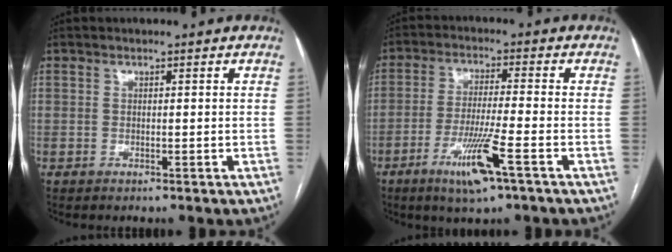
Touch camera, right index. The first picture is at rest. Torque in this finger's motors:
{"motor_torque": [0.48, -0.14, 0.16, 0.13]}